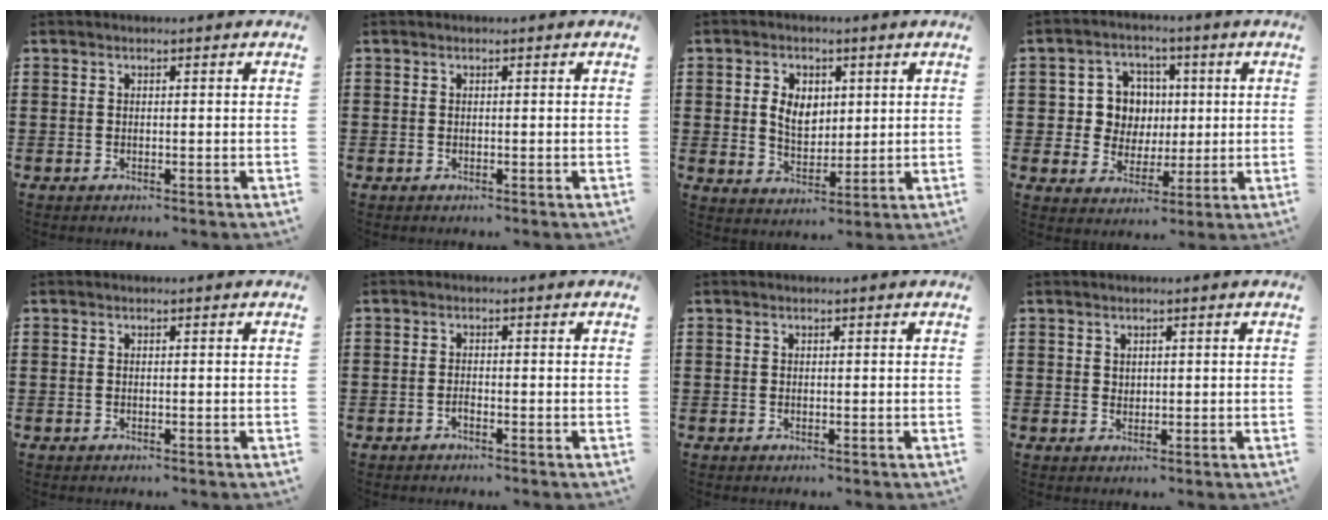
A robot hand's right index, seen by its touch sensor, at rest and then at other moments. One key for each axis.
{"total": 0.0}
{"total": 5.3, "fx": 1.1, "fy": 3.9, "fz": 3.4, "tx": -0.071, "ty": 0.009, "tz": 0.015}
{"total": 7.1, "fx": 0.9, "fy": 6.6, "fz": 2.6, "tx": -0.072, "ty": 0.017, "tz": 0.015}
{"total": 0.0}
{"total": 0.7, "fx": -0.6, "fy": 0.1, "fz": 0.4, "tx": -0.009, "ty": -0.003, "tz": -0.011}
{"total": 0.0}
{"total": 1.1, "fx": 0.8, "fy": 0.6, "fz": 0.2, "tx": -0.006, "ty": 0.001, "tz": 0.017}